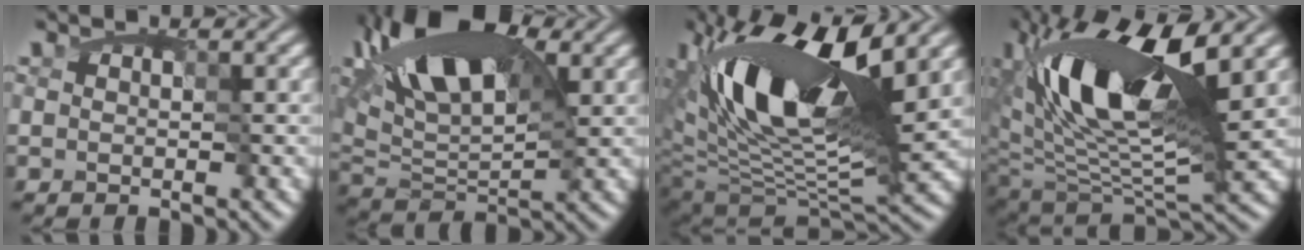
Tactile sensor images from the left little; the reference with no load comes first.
{"total": 9.9, "force": [3.1, 5.0, 8.0], "torque": [-0.148, 0.011, 0.050]}
{"total": 12.1, "force": [3.7, 4.9, 10.5], "torque": [-0.189, 0.007, 0.059]}
{"total": 10.4, "force": [2.8, 3.9, 9.2], "torque": [-0.160, -0.006, 0.053]}